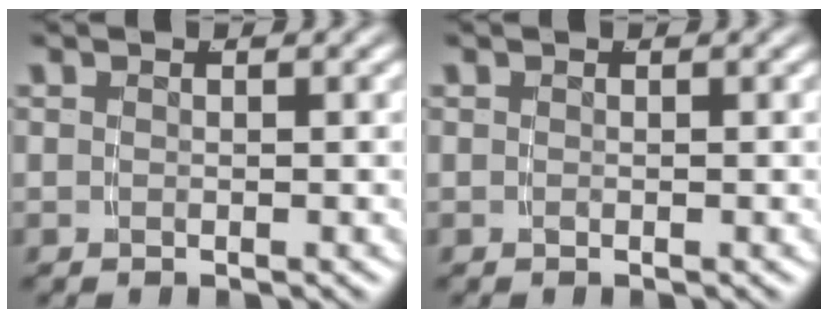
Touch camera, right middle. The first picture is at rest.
{"total": 0.0}